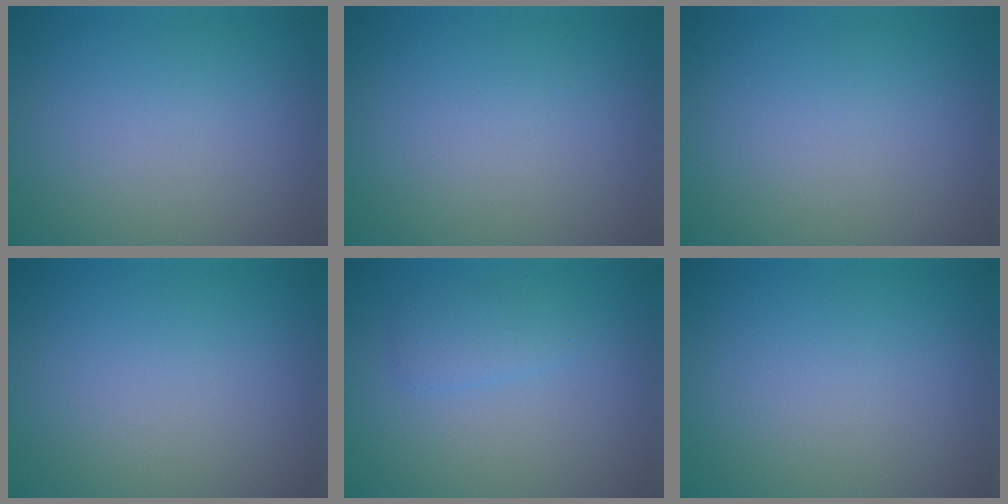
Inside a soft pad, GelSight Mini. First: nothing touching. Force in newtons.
{"total": 0.0}
{"total": 0.0}
{"total": 0.0}
{"total": 1.4, "press": 1.4, "slide": 0.2}
{"total": 0.0}